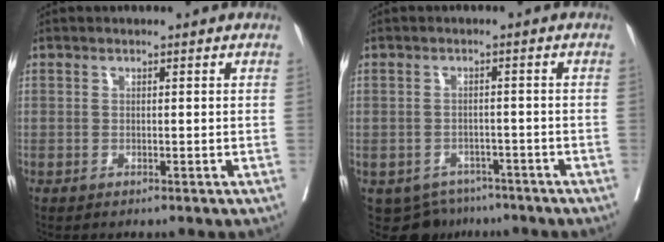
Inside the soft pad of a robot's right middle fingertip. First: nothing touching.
{"total": 6.4, "force": [-4.8, 4.2, 0.7], "torque": [-0.003, 0.007, -0.062]}